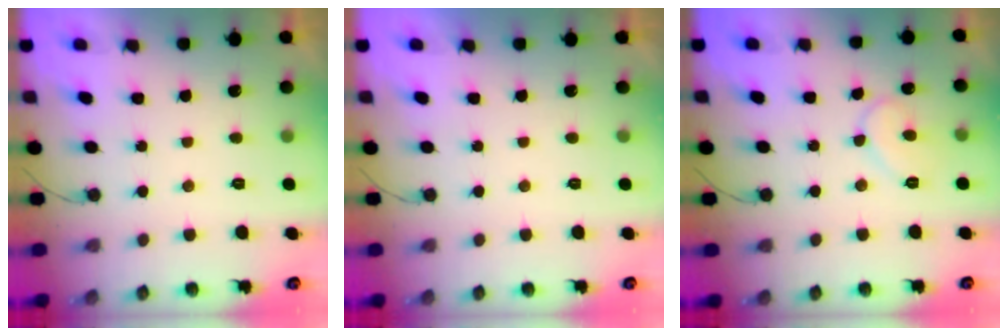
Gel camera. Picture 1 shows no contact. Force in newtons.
{"total": 1.6, "press": 1.6, "slide": 0.0}
{"total": 7.9, "press": 7.9, "slide": 0.4}